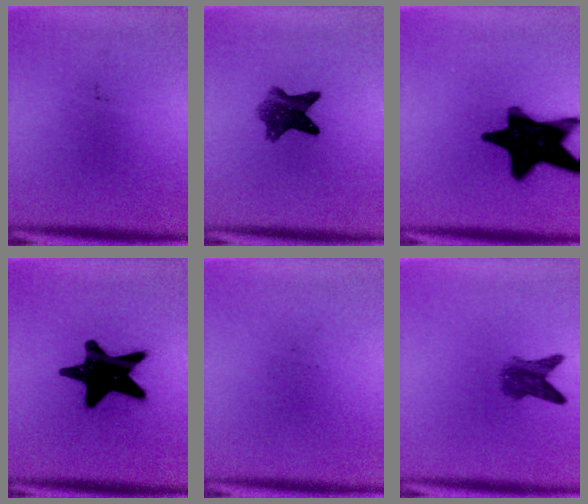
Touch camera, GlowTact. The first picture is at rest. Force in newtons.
{"total": 6.8}
{"total": 19.2}
{"total": 19.1}
{"total": 0.0}
{"total": 4.0}